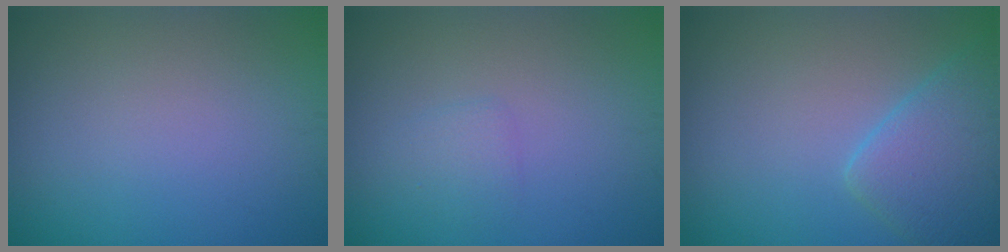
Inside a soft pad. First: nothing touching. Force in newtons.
{"total": 1.1, "press": 1.1, "slide": 0.1}
{"total": 4.6, "press": 4.6, "slide": 0.3}